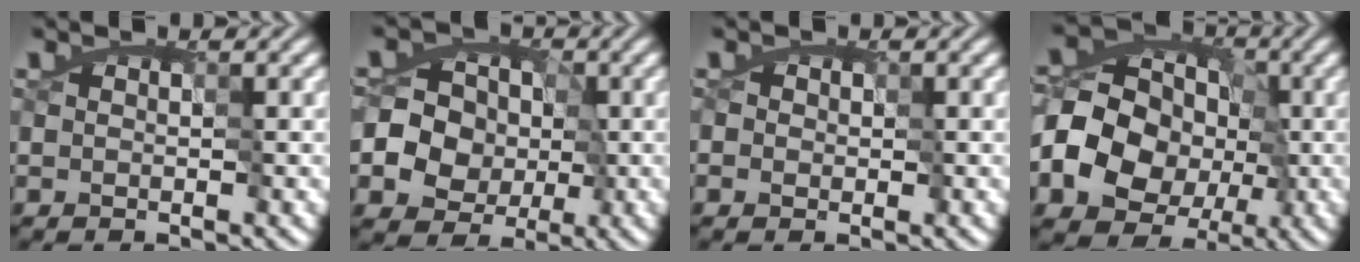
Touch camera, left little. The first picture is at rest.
{"total": 10.9, "force": [-2.3, 10.2, 3.1], "torque": [-0.082, 0.022, -0.063]}
{"total": 2.4, "force": [0.7, 2.0, 1.0], "torque": [-0.028, 0.007, 0.014]}
{"total": 11.3, "force": [-3.3, 9.6, 5.0], "torque": [-0.080, -0.016, -0.075]}